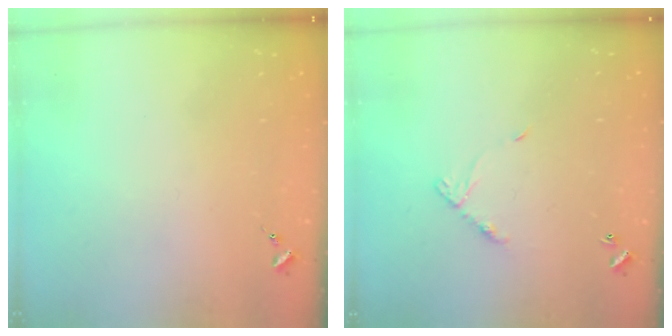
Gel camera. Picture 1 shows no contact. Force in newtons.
{"total": 6.9, "press": 6.8, "slide": 0.6}